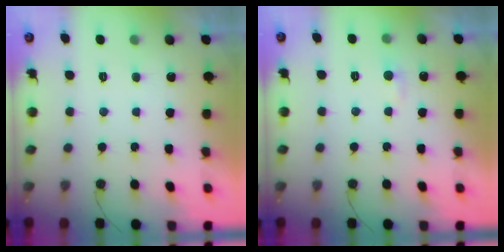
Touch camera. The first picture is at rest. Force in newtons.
{"total": 3.9, "press": 3.9, "slide": 0.4}